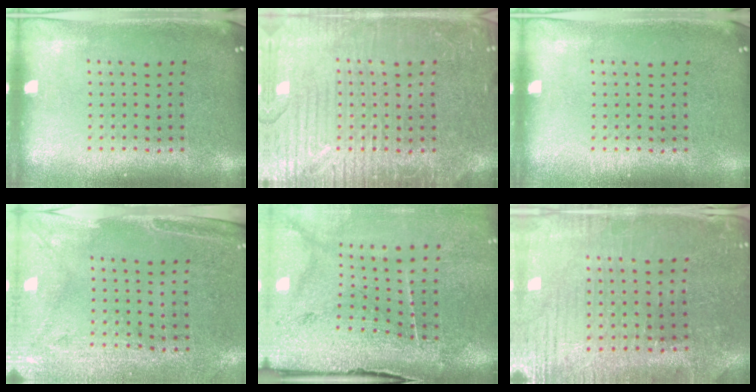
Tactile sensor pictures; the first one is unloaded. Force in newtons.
{"total": 3.9, "press": 3.9, "slide": 0.6}
{"total": 0.0}
{"total": 3.0, "press": 2.5, "slide": 1.6}
{"total": 3.5, "press": 3.2, "slide": 1.4}
{"total": 0.9, "press": 0.8, "slide": 0.4}